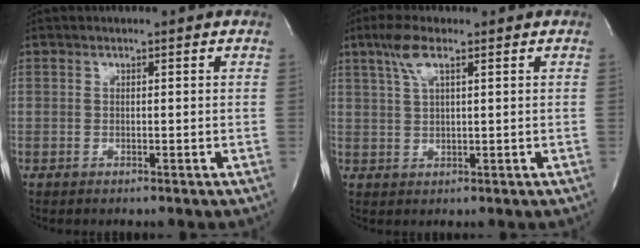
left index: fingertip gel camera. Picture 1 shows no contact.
{"total": 4.5, "force": [2.4, 1.0, 3.7], "torque": [-0.086, 0.007, 0.052]}